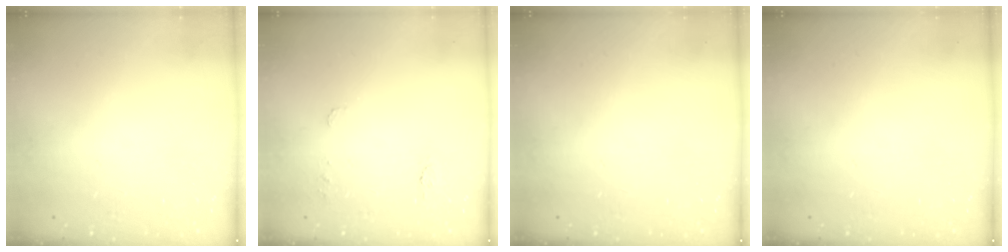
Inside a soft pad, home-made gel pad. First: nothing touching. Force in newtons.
{"total": 5.2, "press": 5.1, "slide": 0.5}
{"total": 0.0}
{"total": 0.0}